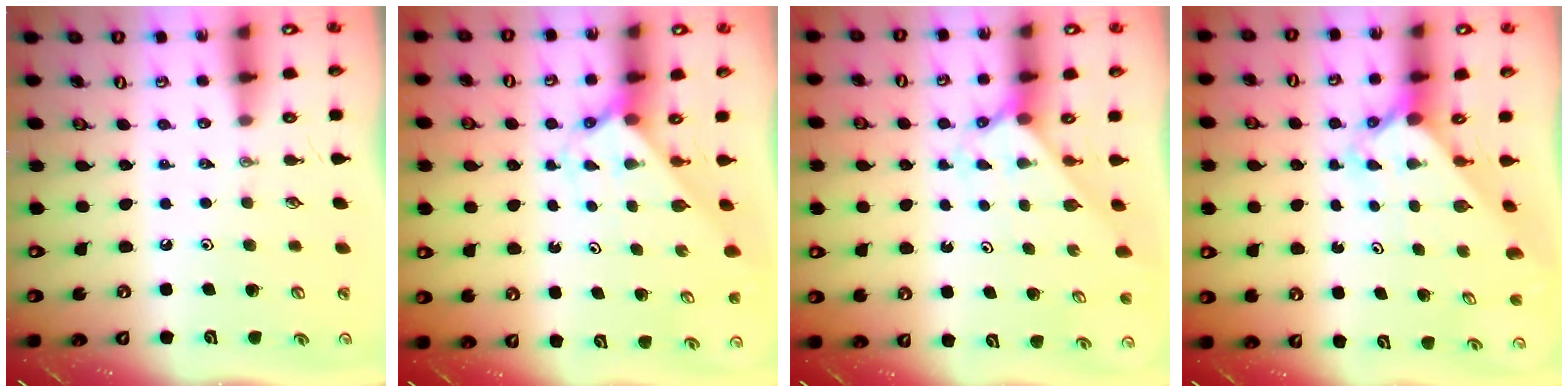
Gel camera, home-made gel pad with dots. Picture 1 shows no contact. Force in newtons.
{"total": 2.2, "press": 2.2, "slide": 0.1}
{"total": 2.3, "press": 2.3, "slide": 0.2}
{"total": 2.4, "press": 2.4, "slide": 0.1}